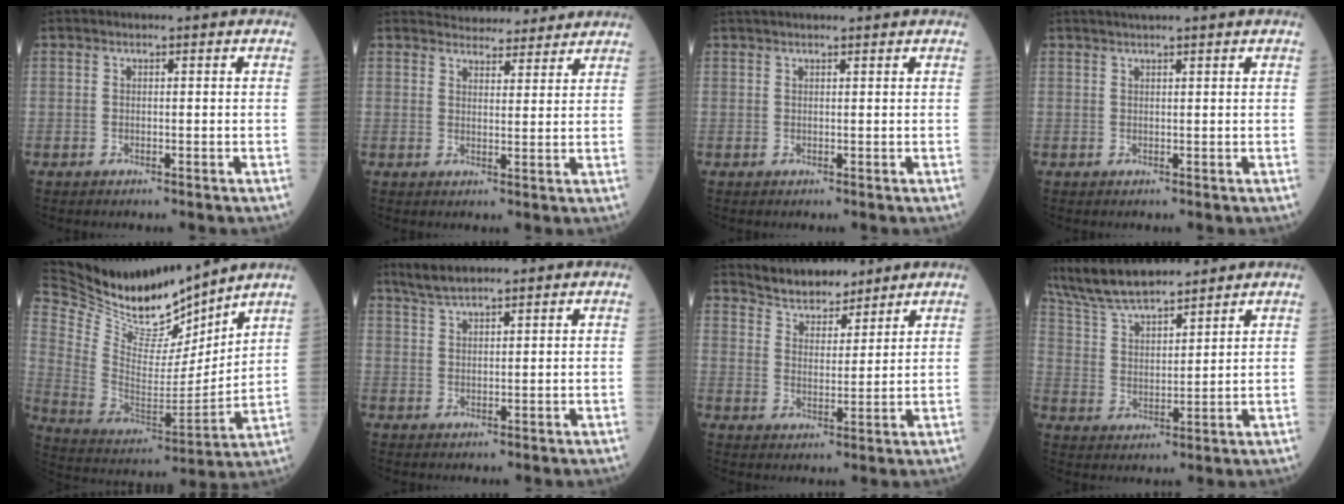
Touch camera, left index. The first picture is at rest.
{"total": 8.2, "force": [7.7, 2.3, 1.3], "torque": [-0.010, 0.009, 0.093]}
{"total": 5.6, "force": [5.1, 0.4, 2.4], "torque": [-0.032, 0.034, 0.073]}
{"total": 4.0, "force": [3.5, -0.5, 1.9], "torque": [-0.020, 0.026, 0.052]}
{"total": 20.8, "force": [19.1, 4.4, 6.8], "torque": [-0.146, -0.018, 0.338]}
{"total": 3.5, "force": [3.1, 0.2, 1.5], "torque": [-0.038, 0.014, 0.065]}
{"total": 6.9, "force": [6.5, 2.0, 1.3], "torque": [-0.028, 0.014, 0.121]}
{"total": 11.7, "force": [10.8, 1.6, 4.4], "torque": [-0.099, 0.020, 0.209]}